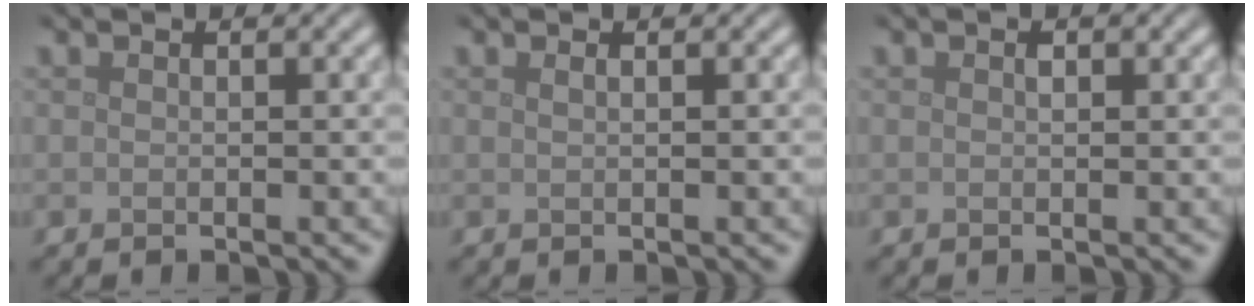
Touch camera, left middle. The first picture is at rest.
{"total": 0.6, "force": [0.3, 0.2, 0.5], "torque": [-0.005, 0.001, 0.001]}
{"total": 0.7, "force": [0.3, 0.4, 0.5], "torque": [-0.006, 0.000, 0.002]}